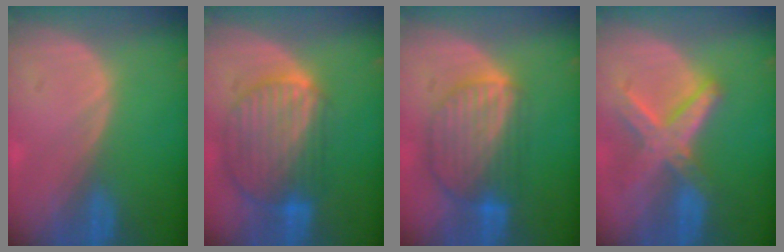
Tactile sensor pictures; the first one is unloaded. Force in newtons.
{"total": 10.3, "press": 8.8, "slide": 5.4}
{"total": 9.0, "press": 7.8, "slide": 4.5}
{"total": 8.3, "press": 7.1, "slide": 4.3}